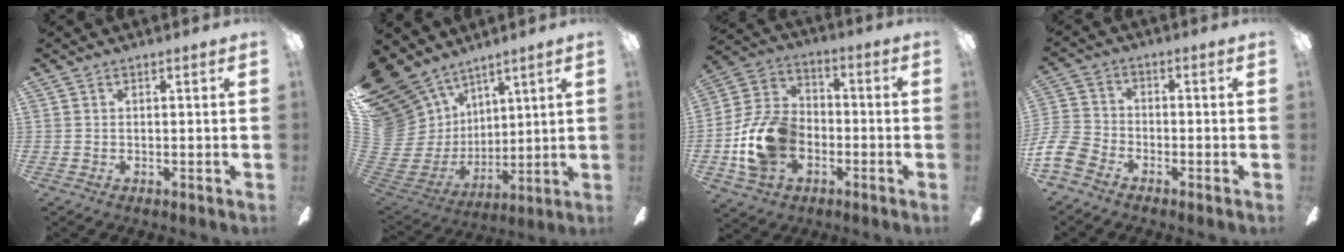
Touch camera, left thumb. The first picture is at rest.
{"total": 19.3, "force": [11.5, 14.2, 6.2], "torque": [-0.180, -0.086, 0.245]}
{"total": 14.8, "force": [-4.4, 10.8, 9.1], "torque": [-0.203, 0.029, -0.081]}
{"total": 8.1, "force": [-4.9, 5.1, 3.8], "torque": [-0.098, 0.023, -0.094]}